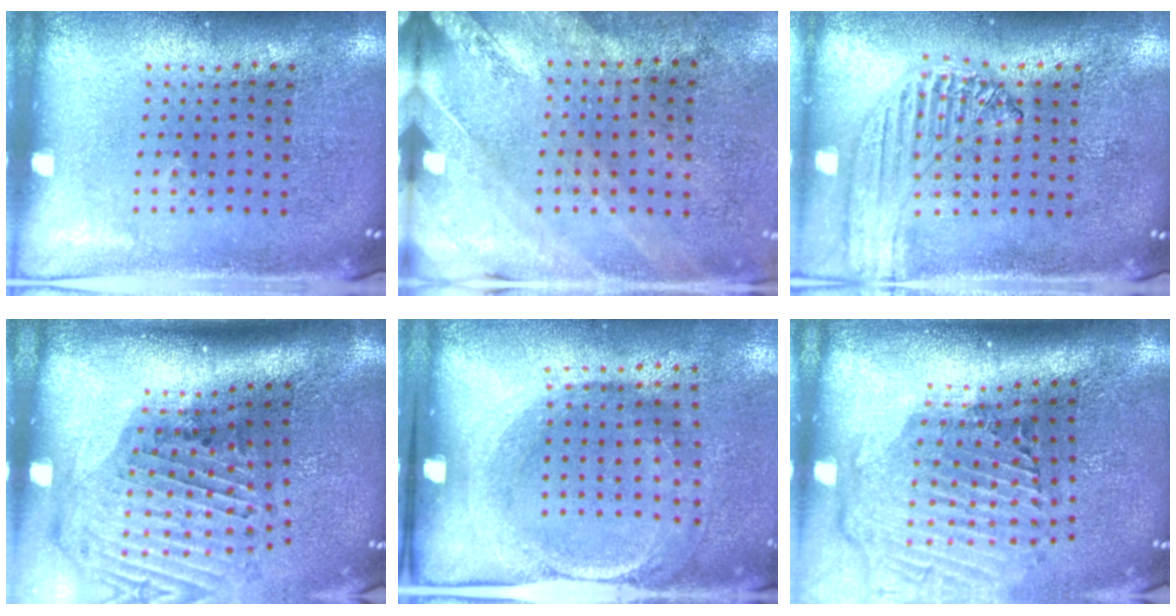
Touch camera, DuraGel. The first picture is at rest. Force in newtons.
{"total": 2.4, "press": 2.0, "slide": 1.3}
{"total": 1.2, "press": 1.2, "slide": 0.1}
{"total": 3.0, "press": 2.1, "slide": 2.0}
{"total": 1.7, "press": 1.2, "slide": 1.1}
{"total": 3.0, "press": 2.1, "slide": 2.1}